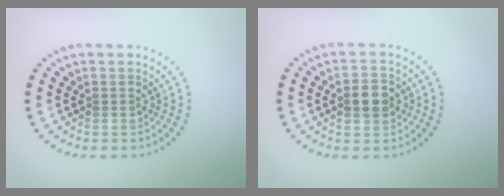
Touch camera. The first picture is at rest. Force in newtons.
{"total": 3.2, "press": 3.2, "slide": 0.2}